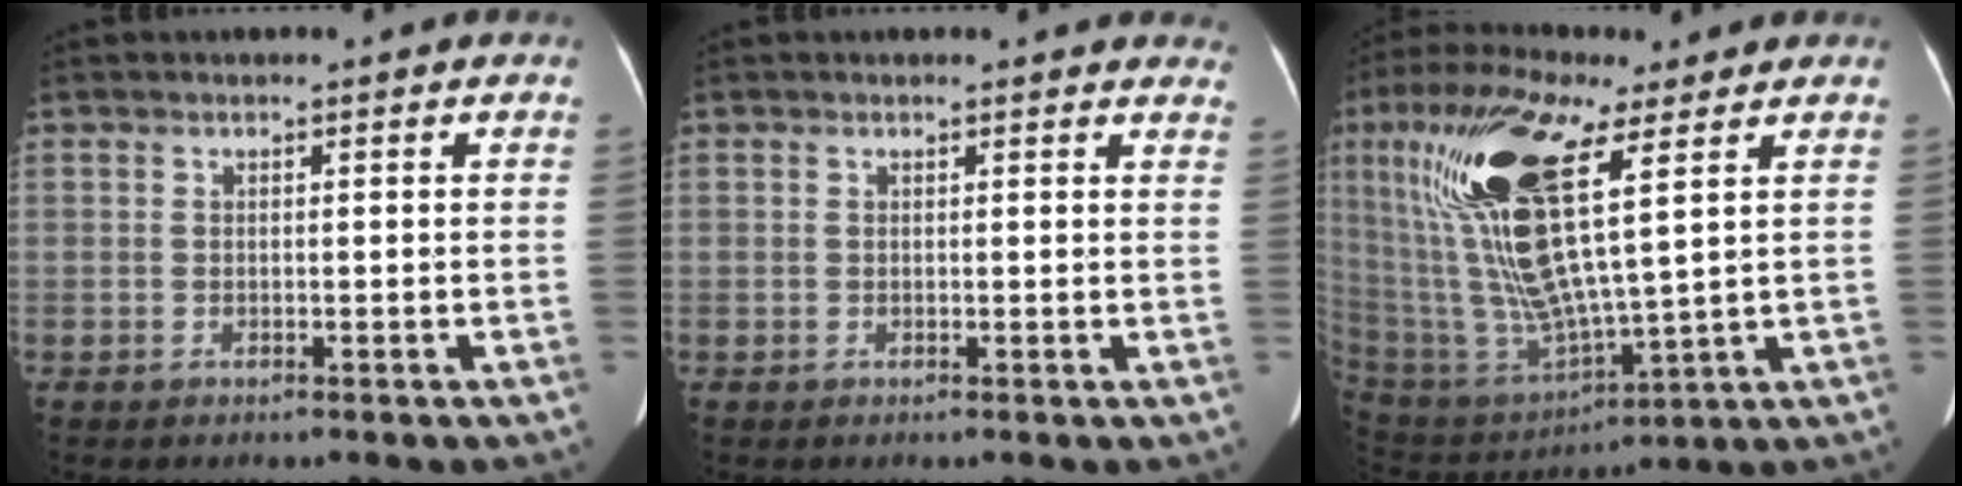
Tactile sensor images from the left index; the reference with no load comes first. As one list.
[{"total": 5.8, "force": [5.5, 1.7, 1.3], "torque": [0.007, -0.004, 0.032]}, {"total": 20.3, "force": [7.1, 4.2, 18.6], "torque": [-0.406, -0.005, 0.133]}]